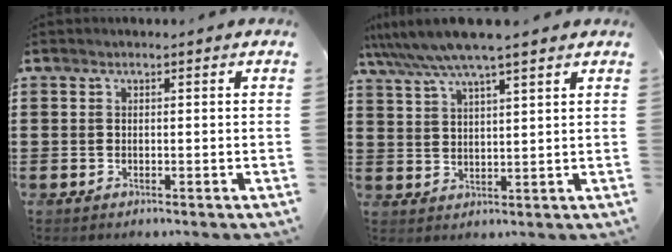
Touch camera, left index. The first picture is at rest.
{"total": 6.7, "force": [5.7, -0.1, 3.5], "torque": [-0.085, -0.020, 0.101]}